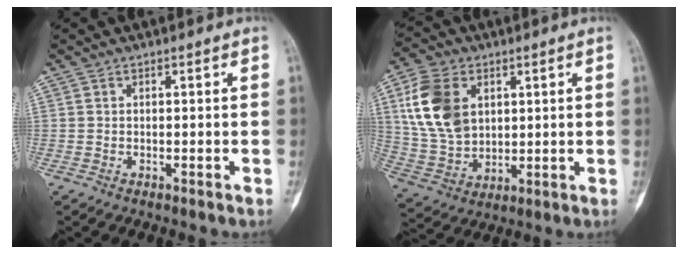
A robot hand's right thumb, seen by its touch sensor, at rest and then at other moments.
{"total": 14.6, "force": [4.3, 10.2, 9.6], "torque": [-0.170, -0.007, 0.092]}